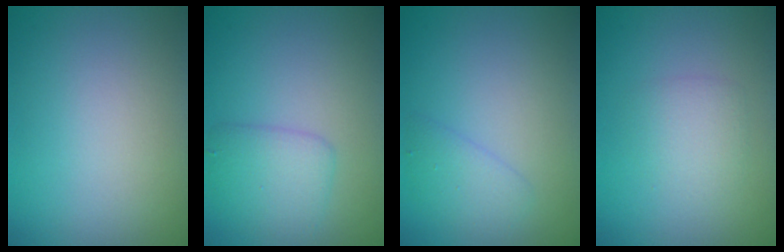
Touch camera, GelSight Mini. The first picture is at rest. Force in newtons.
{"total": 3.0, "press": 3.0, "slide": 0.2}
{"total": 1.9, "press": 1.9, "slide": 0.1}
{"total": 1.9, "press": 1.9, "slide": 0.1}